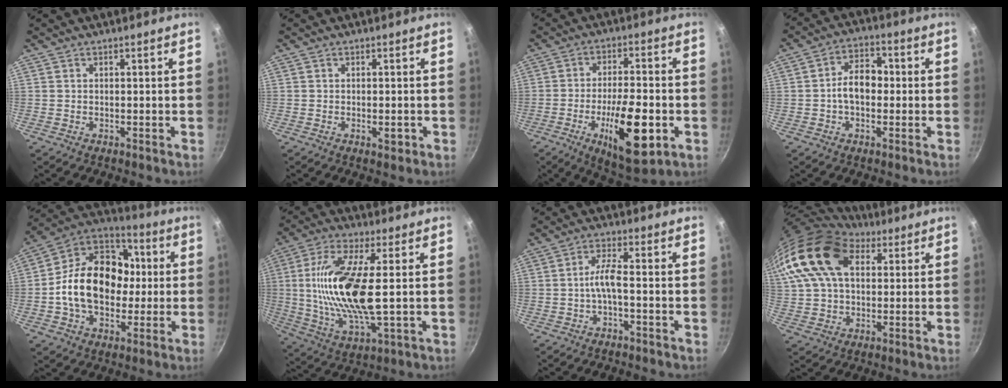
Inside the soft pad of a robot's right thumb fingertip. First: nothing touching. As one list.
[{"total": 2.0, "force": [-0.6, 0.9, 1.7], "torque": [-0.023, 0.000, -0.010]}, {"total": 16.0, "force": [-5.2, 5.5, 14.1], "torque": [-0.221, 0.016, -0.077]}, {"total": 7.7, "force": [-0.5, 5.2, 5.6], "torque": [-0.063, 0.025, -0.017]}, {"total": 20.9, "force": [-0.5, 15.3, 14.2], "torque": [-0.204, 0.042, -0.025]}, {"total": 17.8, "force": [1.6, 5.7, 16.8], "torque": [-0.337, -0.007, 0.028]}, {"total": 4.1, "force": [-1.3, 0.7, 3.8], "torque": [-0.087, 0.020, -0.032]}, {"total": 20.5, "force": [7.5, 13.4, 13.6], "torque": [-0.267, 0.017, 0.125]}]